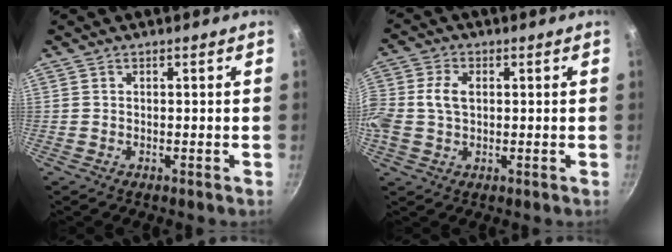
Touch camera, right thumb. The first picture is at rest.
{"total": 7.5, "force": [0.6, 5.2, 5.4], "torque": [-0.110, 0.017, 0.005]}